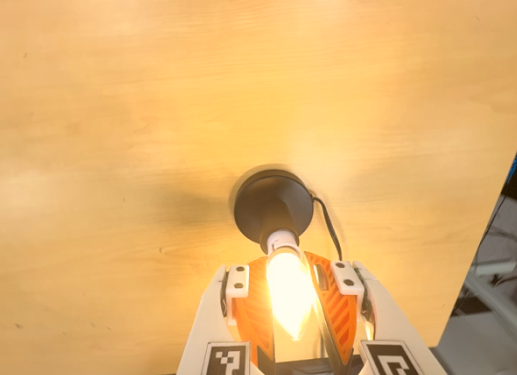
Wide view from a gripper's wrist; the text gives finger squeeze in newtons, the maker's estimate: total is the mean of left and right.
{"total": 14.2, "left": 13.6, "right": 14.8}